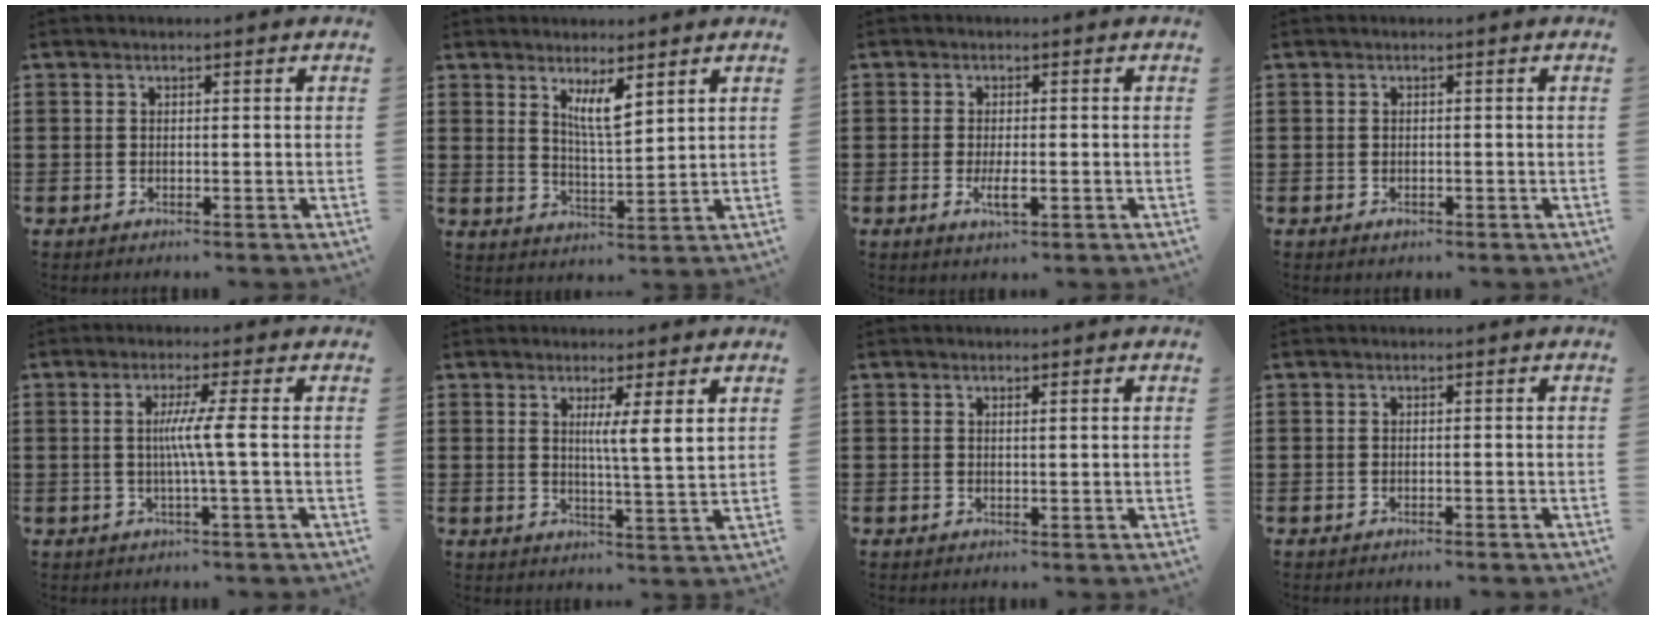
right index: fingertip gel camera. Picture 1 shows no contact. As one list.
[{"total": 5.0, "force": [2.9, 1.1, 4.0], "torque": [-0.085, 0.000, 0.049]}, {"total": 3.6, "force": [-1.2, 1.0, 3.3], "torque": [-0.076, -0.006, -0.026]}, {"total": 0.7, "force": [-0.4, 0.5, 0.4], "torque": [-0.009, -0.003, -0.007]}, {"total": 4.9, "force": [-0.3, -0.8, 4.8], "torque": [-0.088, -0.012, -0.011]}, {"total": 4.3, "force": [1.8, -0.5, 3.8], "torque": [-0.072, -0.011, 0.026]}, {"total": 0.5, "force": [0.1, -0.2, 0.5], "torque": [-0.008, -0.003, 0.003]}, {"total": 0.6, "force": [-0.5, -0.2, 0.1], "torque": [-0.004, -0.004, -0.011]}]